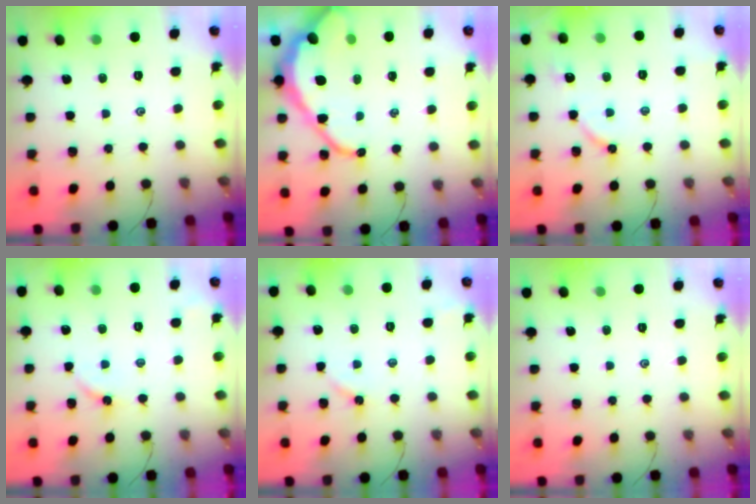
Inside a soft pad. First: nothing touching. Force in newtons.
{"total": 13.5, "press": 13.4, "slide": 1.7}
{"total": 5.8, "press": 5.8, "slide": 0.6}
{"total": 4.1, "press": 4.0, "slide": 0.7}
{"total": 2.8, "press": 2.8, "slide": 0.3}
{"total": 0.0}